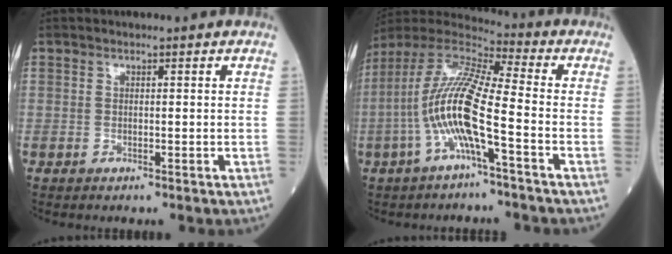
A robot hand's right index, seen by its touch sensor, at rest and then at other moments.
{"total": 13.6, "force": [-3.7, 1.0, 13.1], "torque": [-0.274, 0.008, -0.081]}